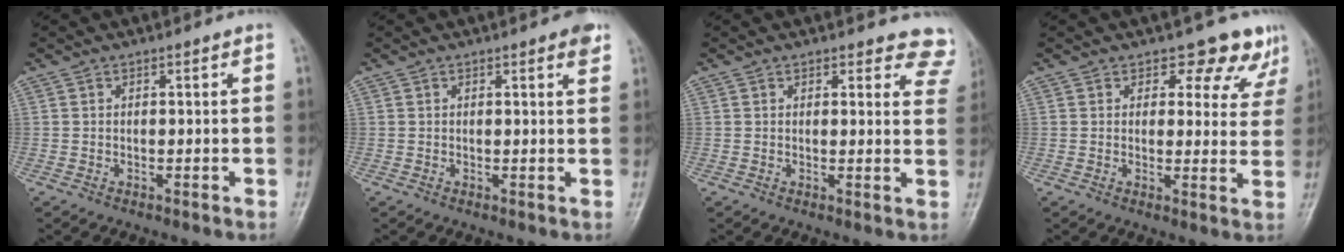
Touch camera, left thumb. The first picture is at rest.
{"total": 2.3, "force": [1.4, 0.6, 1.7], "torque": [-0.018, -0.004, 0.012]}
{"total": 7.3, "force": [6.7, 2.9, 0.9], "torque": [0.047, -0.029, 0.044]}
{"total": 7.9, "force": [6.5, 4.1, 2.0], "torque": [0.022, -0.035, 0.059]}